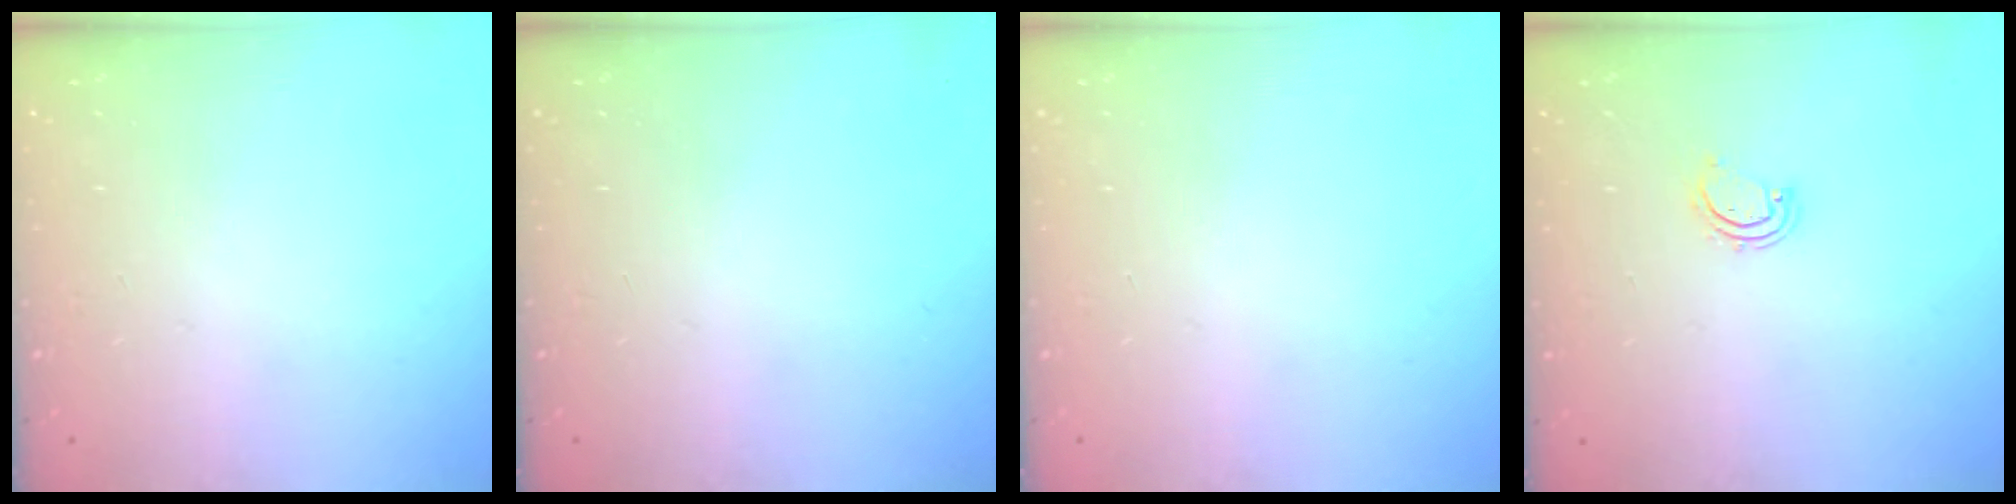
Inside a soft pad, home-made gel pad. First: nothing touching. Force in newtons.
{"total": 0.0}
{"total": 0.0}
{"total": 2.5, "press": 2.5, "slide": 0.3}